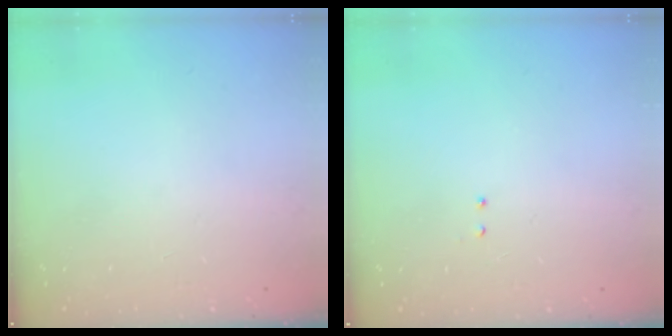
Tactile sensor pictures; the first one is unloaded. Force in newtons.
{"total": 2.1, "press": 2.0, "slide": 0.6}